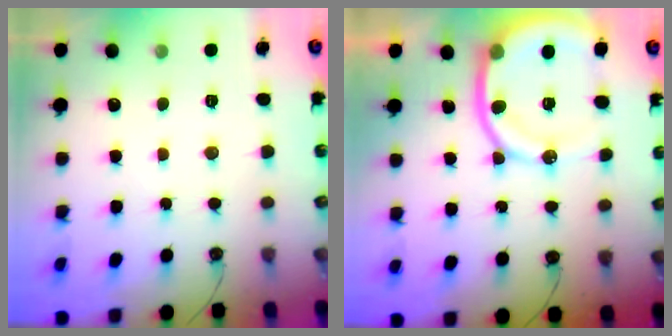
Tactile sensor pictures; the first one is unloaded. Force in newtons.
{"total": 12.9, "press": 12.8, "slide": 1.7}